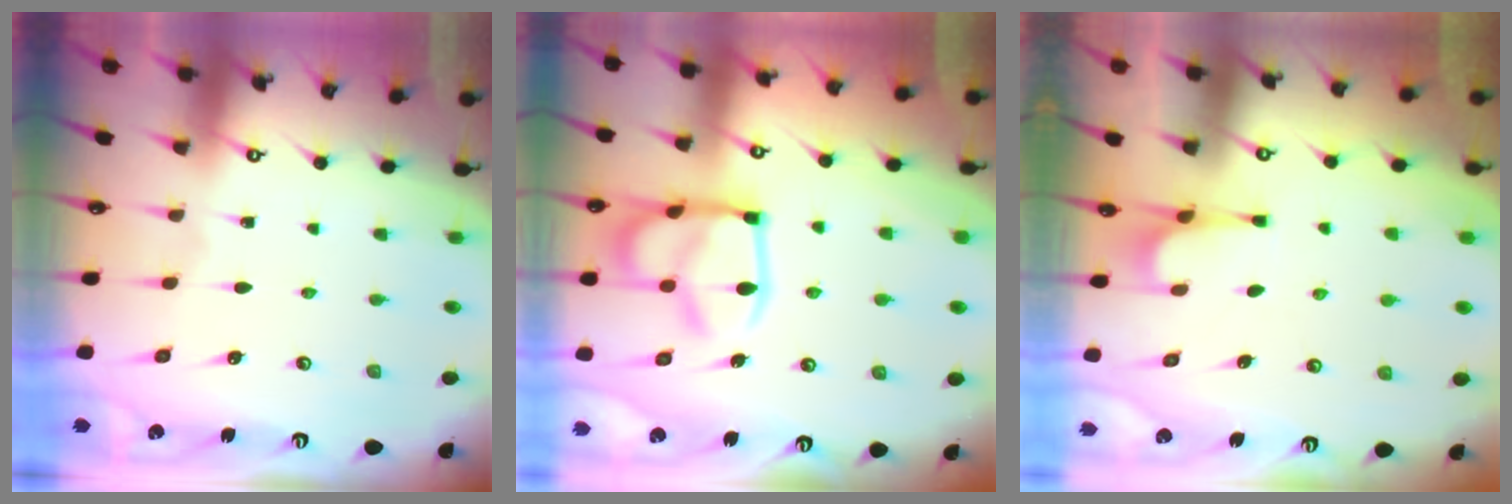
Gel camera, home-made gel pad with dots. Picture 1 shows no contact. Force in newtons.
{"total": 16.3, "press": 16.2, "slide": 1.7}
{"total": 2.1, "press": 1.9, "slide": 0.8}